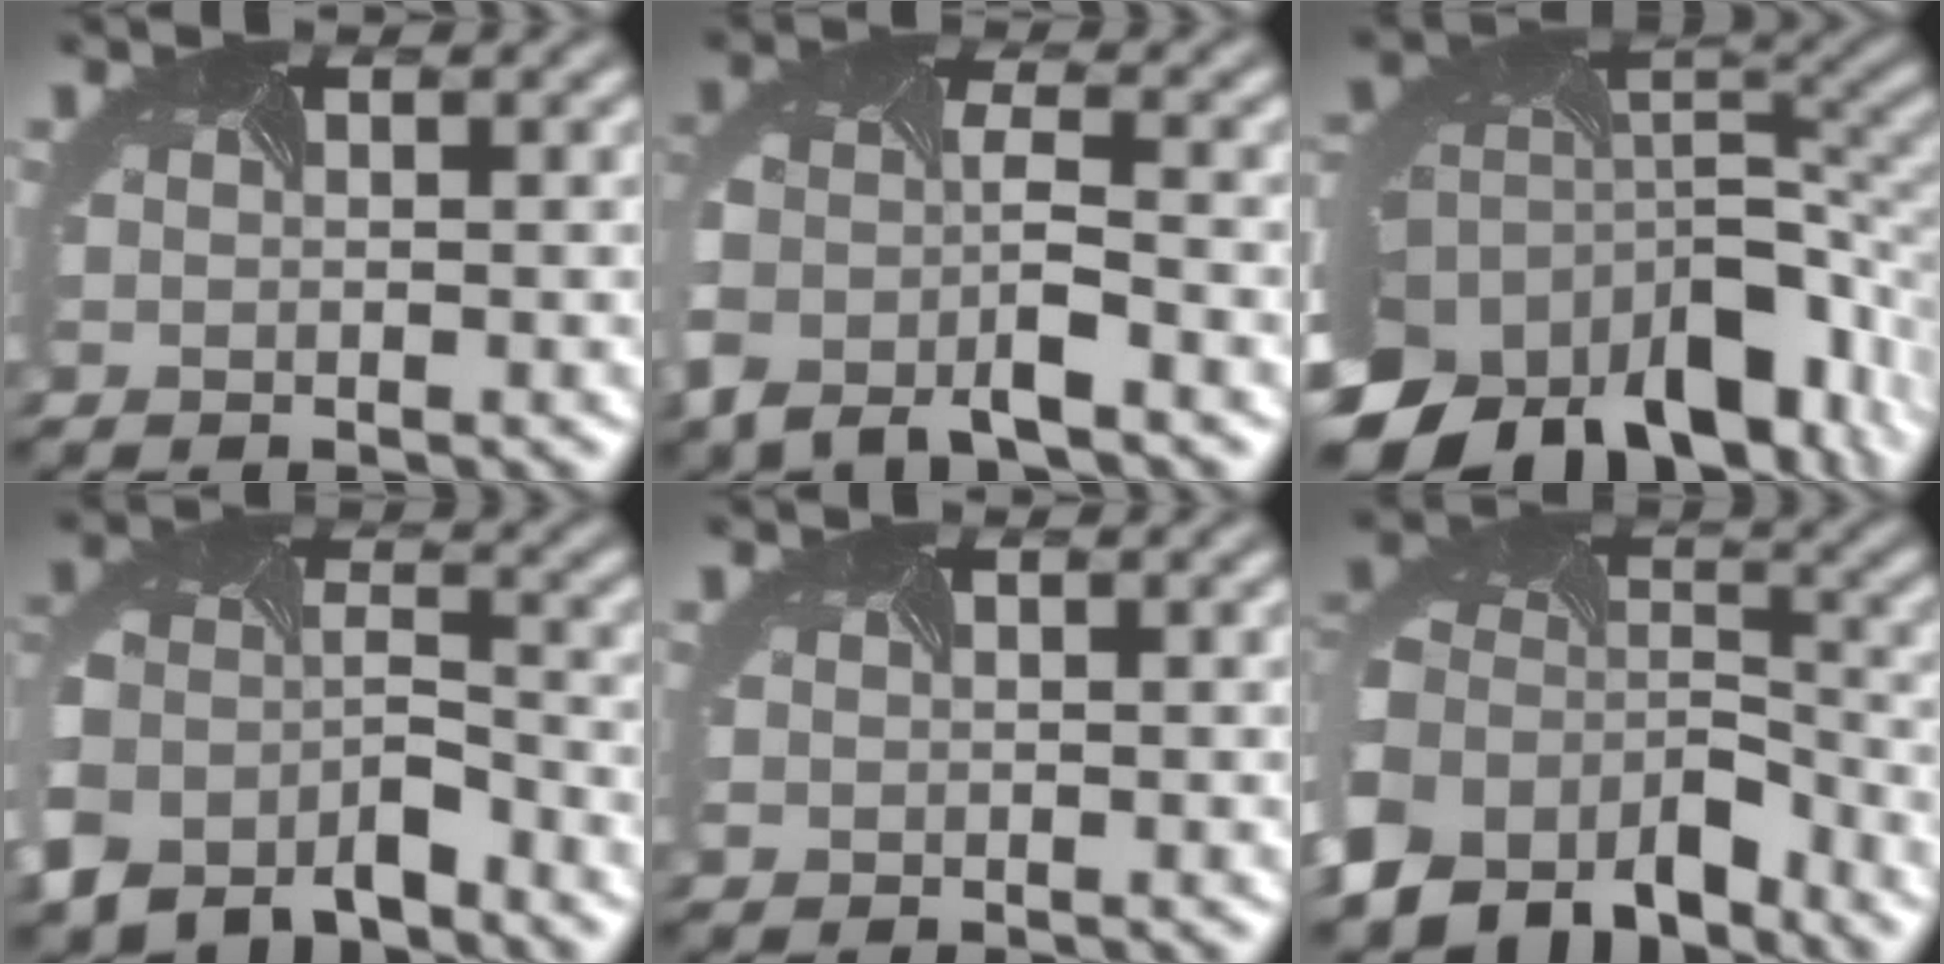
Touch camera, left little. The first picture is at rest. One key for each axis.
{"total": 6.8, "fx": -4.2, "fy": 2.7, "fz": 4.6, "tx": -0.107, "ty": -0.024, "tz": -0.080}
{"total": 19.1, "fx": -8.4, "fy": 11.4, "fz": 12.8, "tx": -0.267, "ty": -0.039, "tz": -0.099}
{"total": 7.6, "fx": -5.7, "fy": 4.0, "fz": 3.0, "tx": -0.064, "ty": -0.028, "tz": -0.096}
{"total": 0.6, "fx": -0.1, "fy": 0.6, "fz": 0.0, "tx": -0.004, "ty": -0.003, "tz": 0.004}
{"total": 10.0, "fx": -6.4, "fy": 6.6, "fz": 3.9, "tx": -0.089, "ty": -0.013, "tz": -0.113}